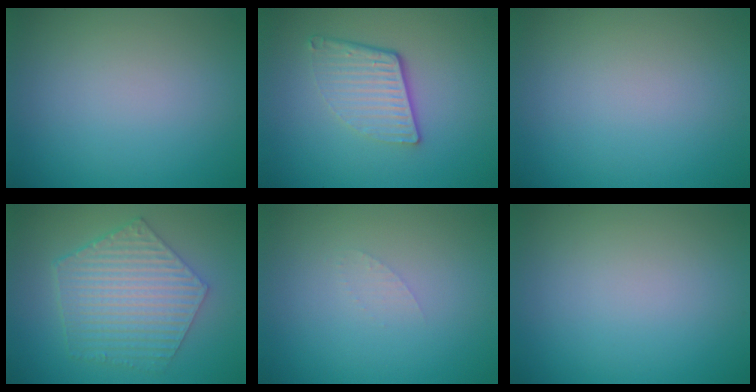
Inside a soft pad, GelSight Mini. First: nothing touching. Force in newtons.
{"total": 4.4, "press": 2.9, "slide": 3.3}
{"total": 0.0}
{"total": 6.3, "press": 4.8, "slide": 4.1}
{"total": 0.7, "press": 0.7, "slide": 0.1}
{"total": 0.0}